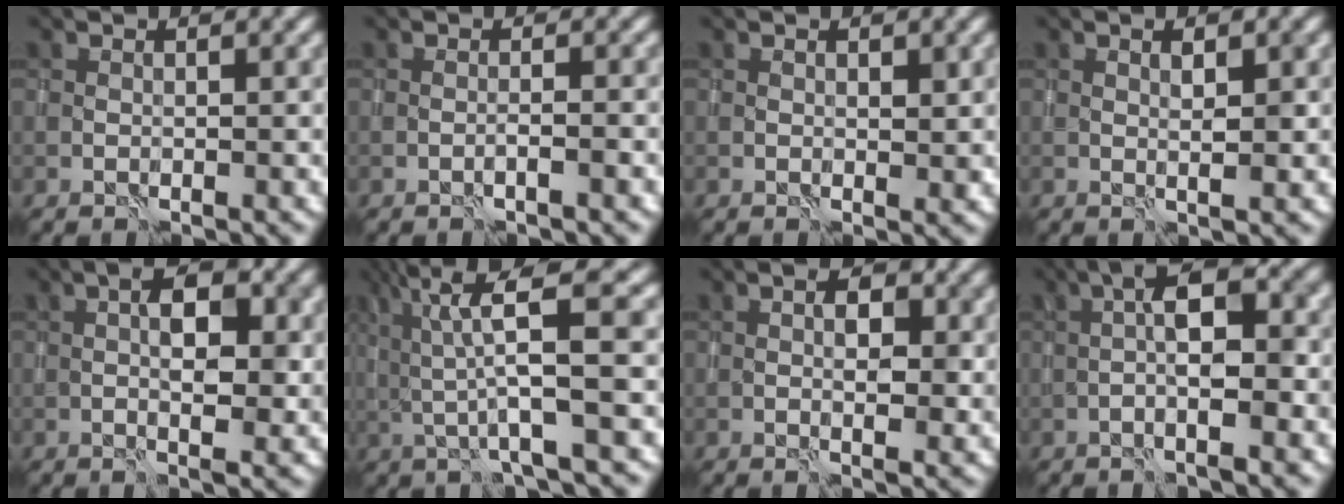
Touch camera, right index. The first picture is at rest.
{"total": 1.0, "force": [-0.5, 0.0, 0.9], "torque": [-0.012, 0.006, -0.015]}
{"total": 1.3, "force": [0.4, 0.6, 1.0], "torque": [-0.009, -0.004, 0.008]}
{"total": 1.8, "force": [0.7, 0.3, 1.6], "torque": [-0.023, -0.001, 0.011]}
{"total": 4.6, "force": [0.7, 1.8, 4.2], "torque": [-0.065, -0.001, 0.011]}
{"total": 7.0, "force": [1.9, 1.0, 6.6], "torque": [-0.112, 0.006, 0.035]}
{"total": 3.0, "force": [0.8, 1.4, 2.6], "torque": [-0.036, -0.004, 0.012]}
{"total": 5.5, "force": [-0.3, 1.3, 5.3], "torque": [-0.080, 0.014, -0.010]}